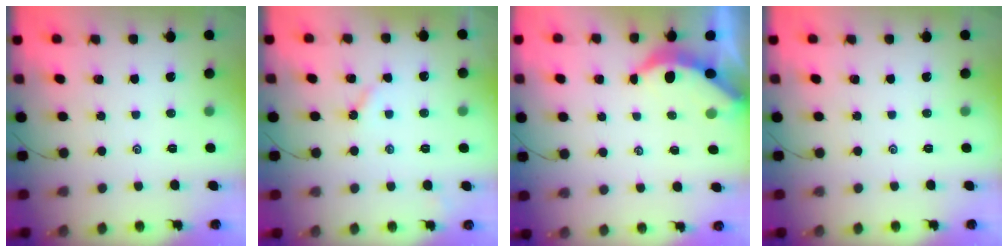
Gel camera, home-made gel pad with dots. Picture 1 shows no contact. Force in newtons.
{"total": 2.8, "press": 2.7, "slide": 0.3}
{"total": 3.8, "press": 3.8, "slide": 0.4}
{"total": 0.0}